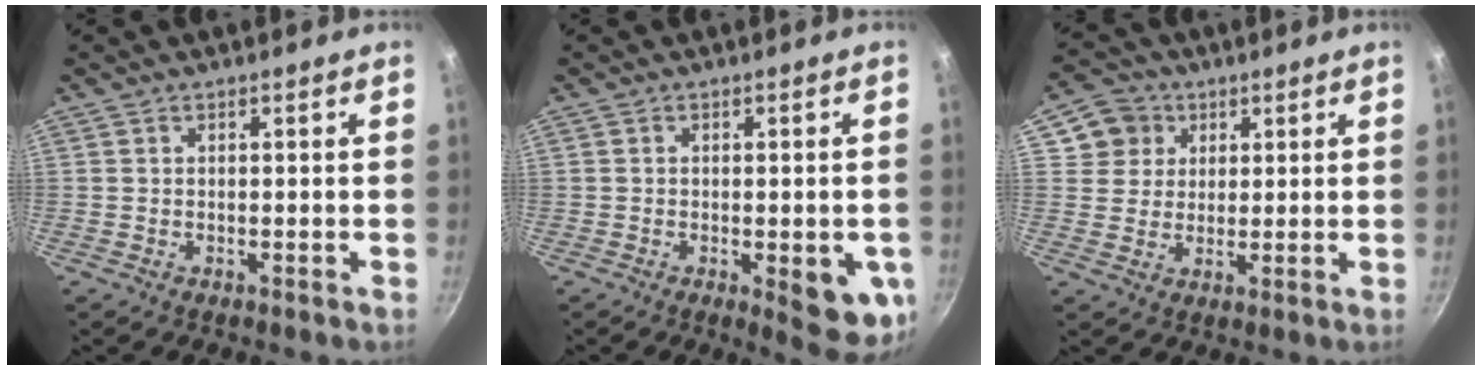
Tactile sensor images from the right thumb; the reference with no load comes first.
{"total": 9.7, "force": [-2.6, 3.3, 8.8], "torque": [-0.079, 0.001, -0.026]}
{"total": 7.2, "force": [2.9, 6.4, 1.3], "torque": [0.017, 0.009, 0.044]}